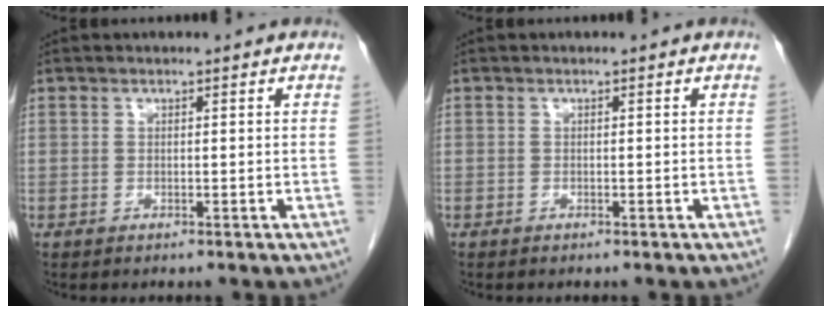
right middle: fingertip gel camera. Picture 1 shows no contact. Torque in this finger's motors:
{"motor_torque": [1.14, -0.38, 0.00, -0.13]}